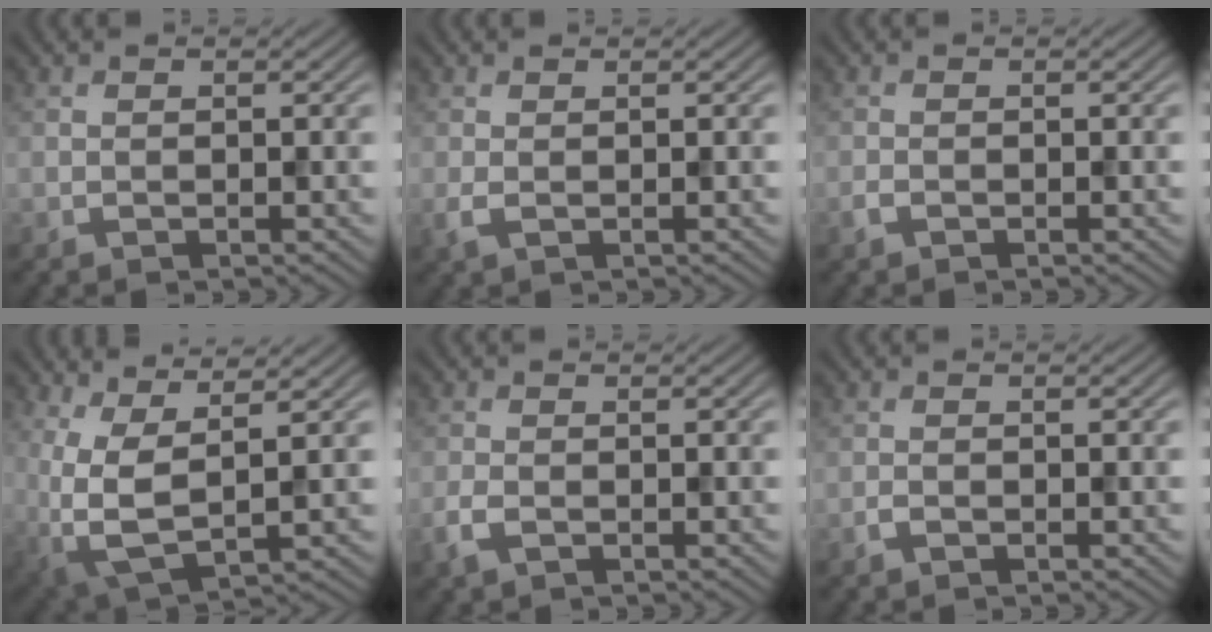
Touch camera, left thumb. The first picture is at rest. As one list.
[{"total": 1.3, "force": [0.1, 0.5, 1.1], "torque": [-0.031, 0.000, 0.001]}, {"total": 0.8, "force": [-0.5, 0.3, 0.4], "torque": [-0.009, 0.000, -0.012]}, {"total": 7.0, "force": [1.4, 2.8, 6.3], "torque": [-0.153, -0.005, 0.028]}, {"total": 2.1, "force": [-1.0, 1.0, 1.5], "torque": [-0.040, -0.006, -0.025]}, {"total": 0.8, "force": [-0.6, 0.3, 0.5], "torque": [-0.011, 0.001, -0.012]}]